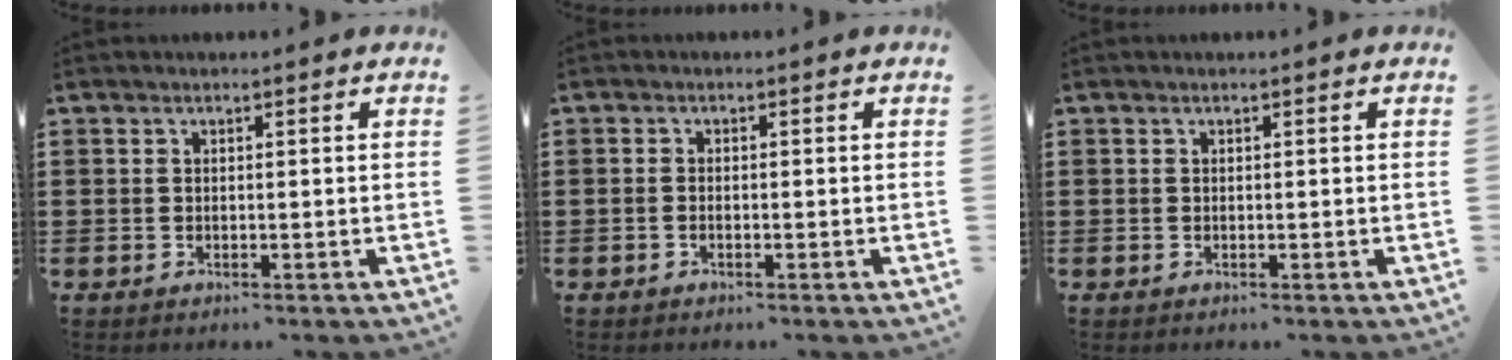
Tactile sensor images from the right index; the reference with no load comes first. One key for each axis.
{"total": 0.6, "fx": -0.4, "fy": 0.2, "fz": 0.4, "tx": -0.010, "ty": -0.004, "tz": -0.007}
{"total": 0.0}